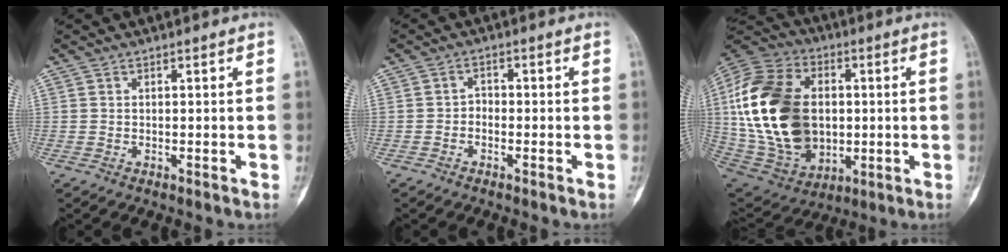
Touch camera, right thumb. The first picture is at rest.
{"total": 1.6, "force": [-0.8, 1.2, 0.8], "torque": [-0.001, 0.012, -0.020]}
{"total": 26.7, "force": [1.2, 18.2, 19.4], "torque": [-0.380, 0.000, 0.034]}